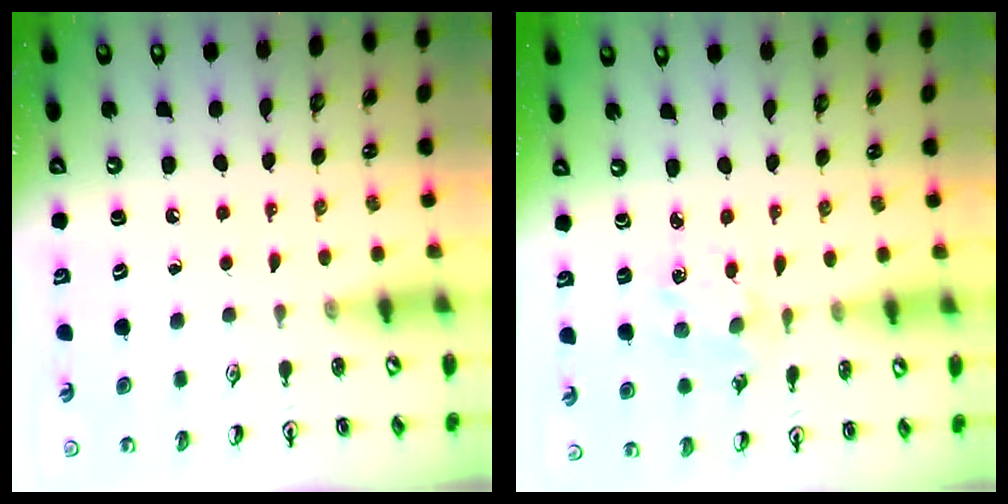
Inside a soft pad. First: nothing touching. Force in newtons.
{"total": 1.9, "press": 1.9, "slide": 0.3}